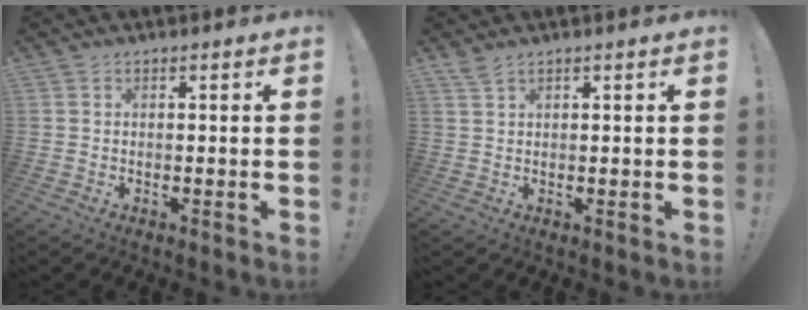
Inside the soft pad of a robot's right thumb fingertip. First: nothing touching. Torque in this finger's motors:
{"motor_torque": [0.05, 0.18, 0.14, 0.16, -0.02]}